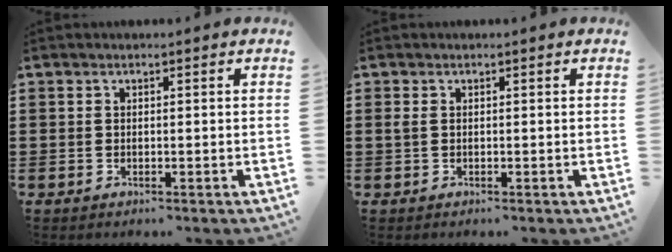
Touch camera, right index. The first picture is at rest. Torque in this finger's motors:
{"motor_torque": [0.32, -0.11, 0.08, 0.03]}